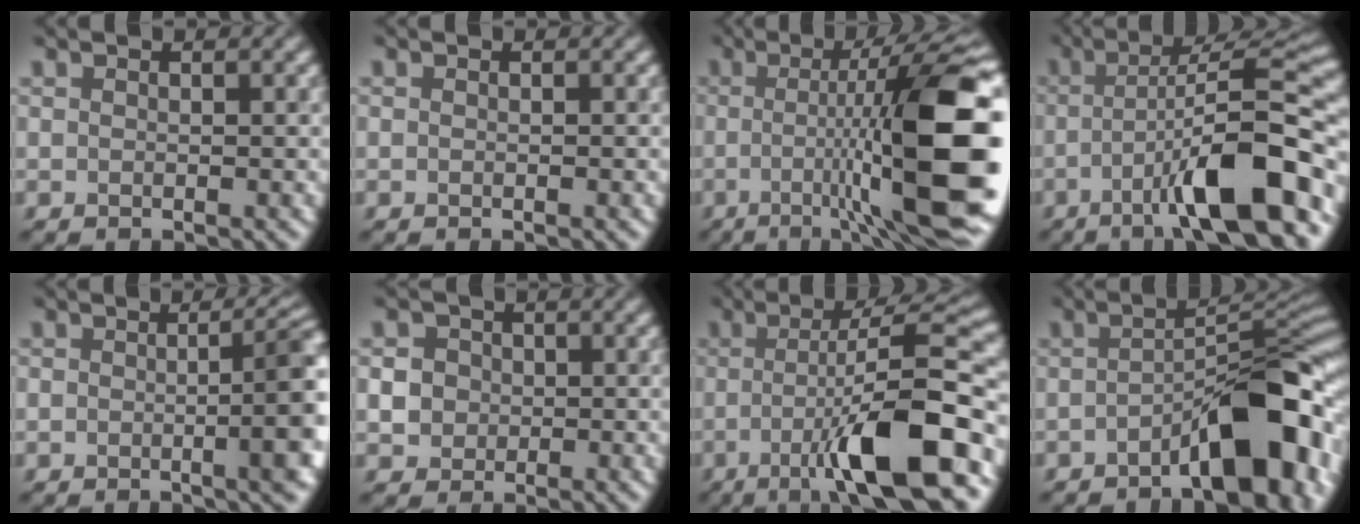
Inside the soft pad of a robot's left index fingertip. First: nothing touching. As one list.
[{"total": 0.0}, {"total": 15.4, "force": [-1.4, 3.4, 15.0], "torque": [-0.186, 0.015, -0.021]}, {"total": 11.2, "force": [-4.7, 2.1, 9.9], "torque": [-0.136, 0.016, -0.078]}, {"total": 5.9, "force": [-1.4, 1.6, 5.5], "torque": [-0.060, 0.000, -0.017]}, {"total": 4.2, "force": [-0.3, 3.9, 1.3], "torque": [-0.009, 0.018, -0.020]}, {"total": 11.8, "force": [-3.8, 2.2, 10.9], "torque": [-0.161, 0.004, -0.064]}, {"total": 9.7, "force": [-4.2, 3.6, 8.0], "torque": [-0.097, 0.017, -0.072]}]